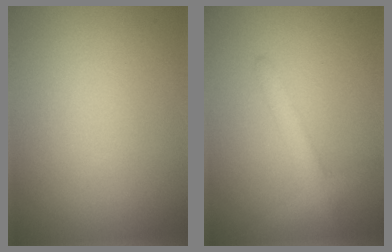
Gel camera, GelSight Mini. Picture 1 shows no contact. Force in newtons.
{"total": 2.4, "press": 2.4, "slide": 0.1}